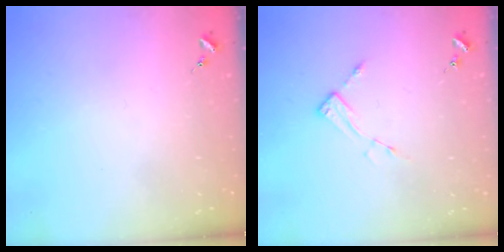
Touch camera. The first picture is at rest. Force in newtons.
{"total": 4.8, "press": 4.7, "slide": 0.3}